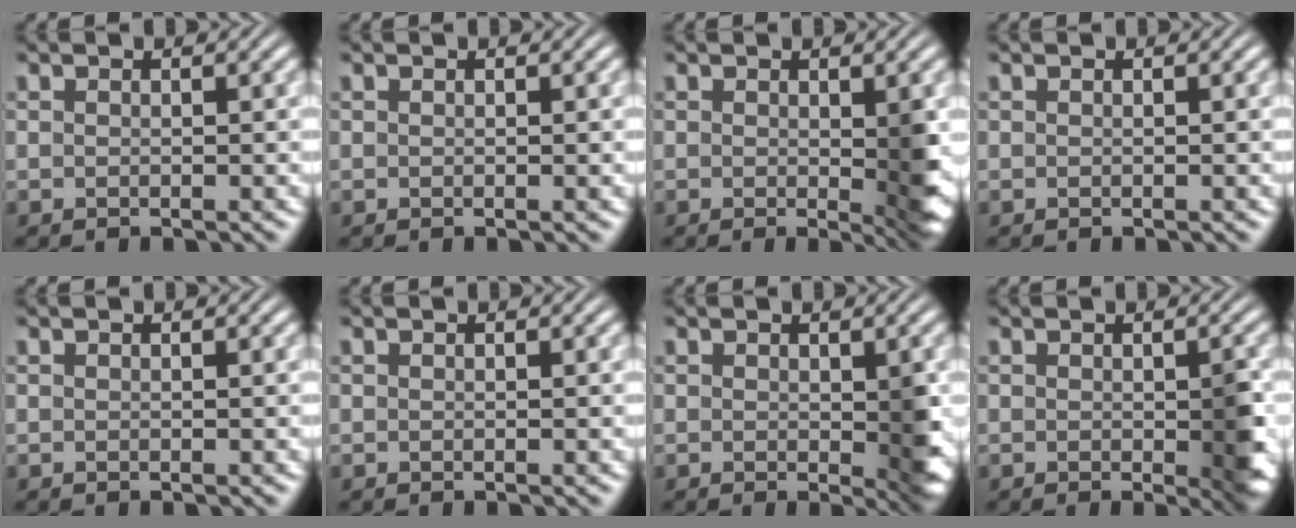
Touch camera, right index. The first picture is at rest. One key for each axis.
{"total": 0.0}
{"total": 3.3, "fx": -0.2, "fy": 1.0, "fz": 3.2, "tx": -0.039, "ty": -0.017, "tz": 0.000}
{"total": 0.0}
{"total": 0.0}
{"total": 0.0}
{"total": 2.8, "fx": -0.3, "fy": 1.1, "fz": 2.5, "tx": -0.027, "ty": -0.014, "tz": 0.000}
{"total": 3.1, "fx": -0.5, "fy": 1.2, "fz": 2.8, "tx": -0.031, "ty": -0.012, "tz": -0.007}